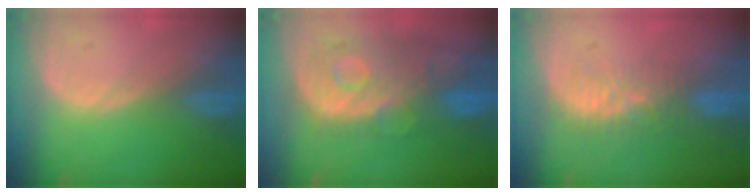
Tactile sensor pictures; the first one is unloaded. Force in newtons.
{"total": 11.2, "press": 9.7, "slide": 5.6}
{"total": 5.7, "press": 5.3, "slide": 2.0}